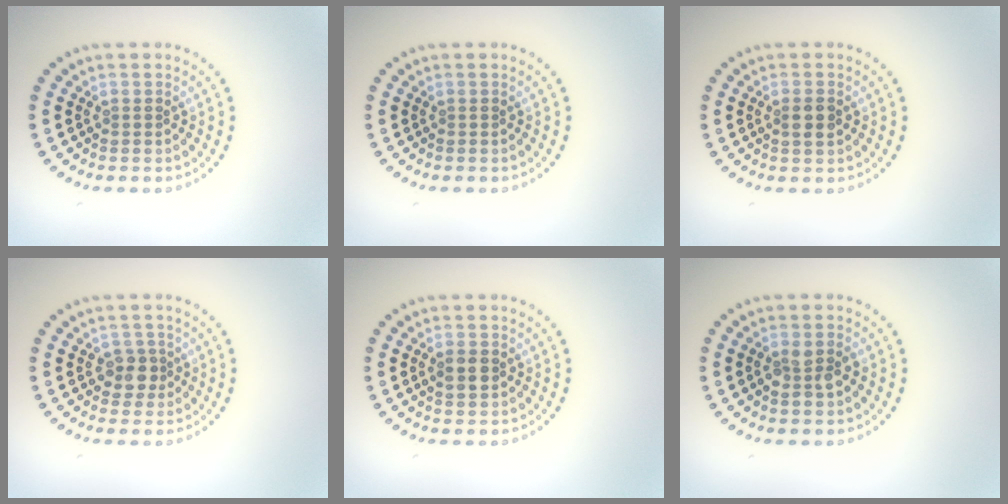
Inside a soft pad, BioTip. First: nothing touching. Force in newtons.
{"total": 0.0}
{"total": 1.7, "press": 1.7, "slide": 0.5}
{"total": 2.1, "press": 1.7, "slide": 1.1}
{"total": 1.9, "press": 1.9, "slide": 0.2}
{"total": 1.9, "press": 1.9, "slide": 0.5}